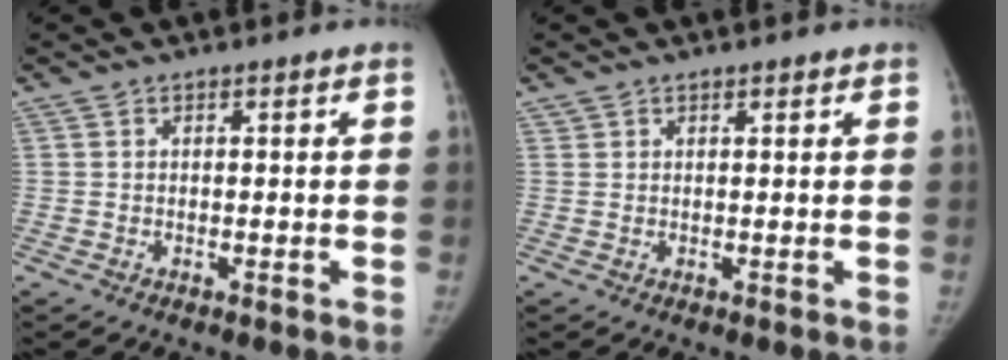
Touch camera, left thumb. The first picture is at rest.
{"total": 0.9, "force": [0.7, 0.6, 0.0], "torque": [0.011, -0.004, 0.007]}